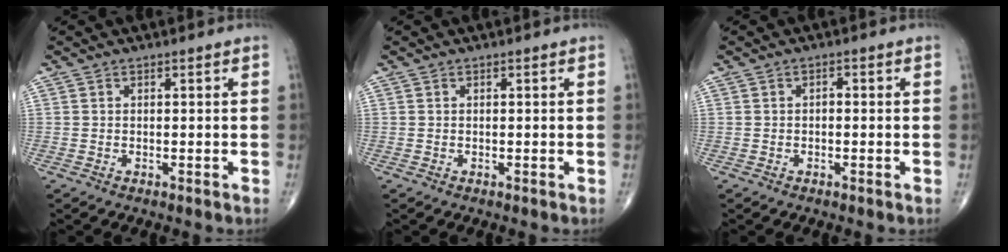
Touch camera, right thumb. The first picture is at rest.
{"total": 0.0}
{"total": 0.9, "force": [0.0, 0.5, 0.8], "torque": [-0.010, 0.003, -0.004]}